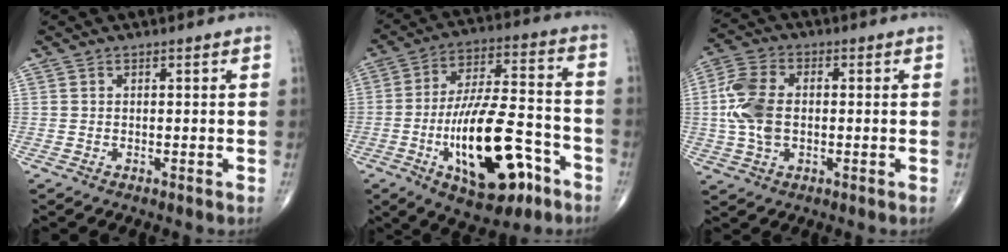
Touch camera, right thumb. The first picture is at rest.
{"total": 21.1, "force": [-8.1, 8.7, 17.4], "torque": [-0.280, 0.045, -0.121]}
{"total": 10.1, "force": [0.0, 6.3, 7.9], "torque": [-0.174, 0.015, -0.003]}